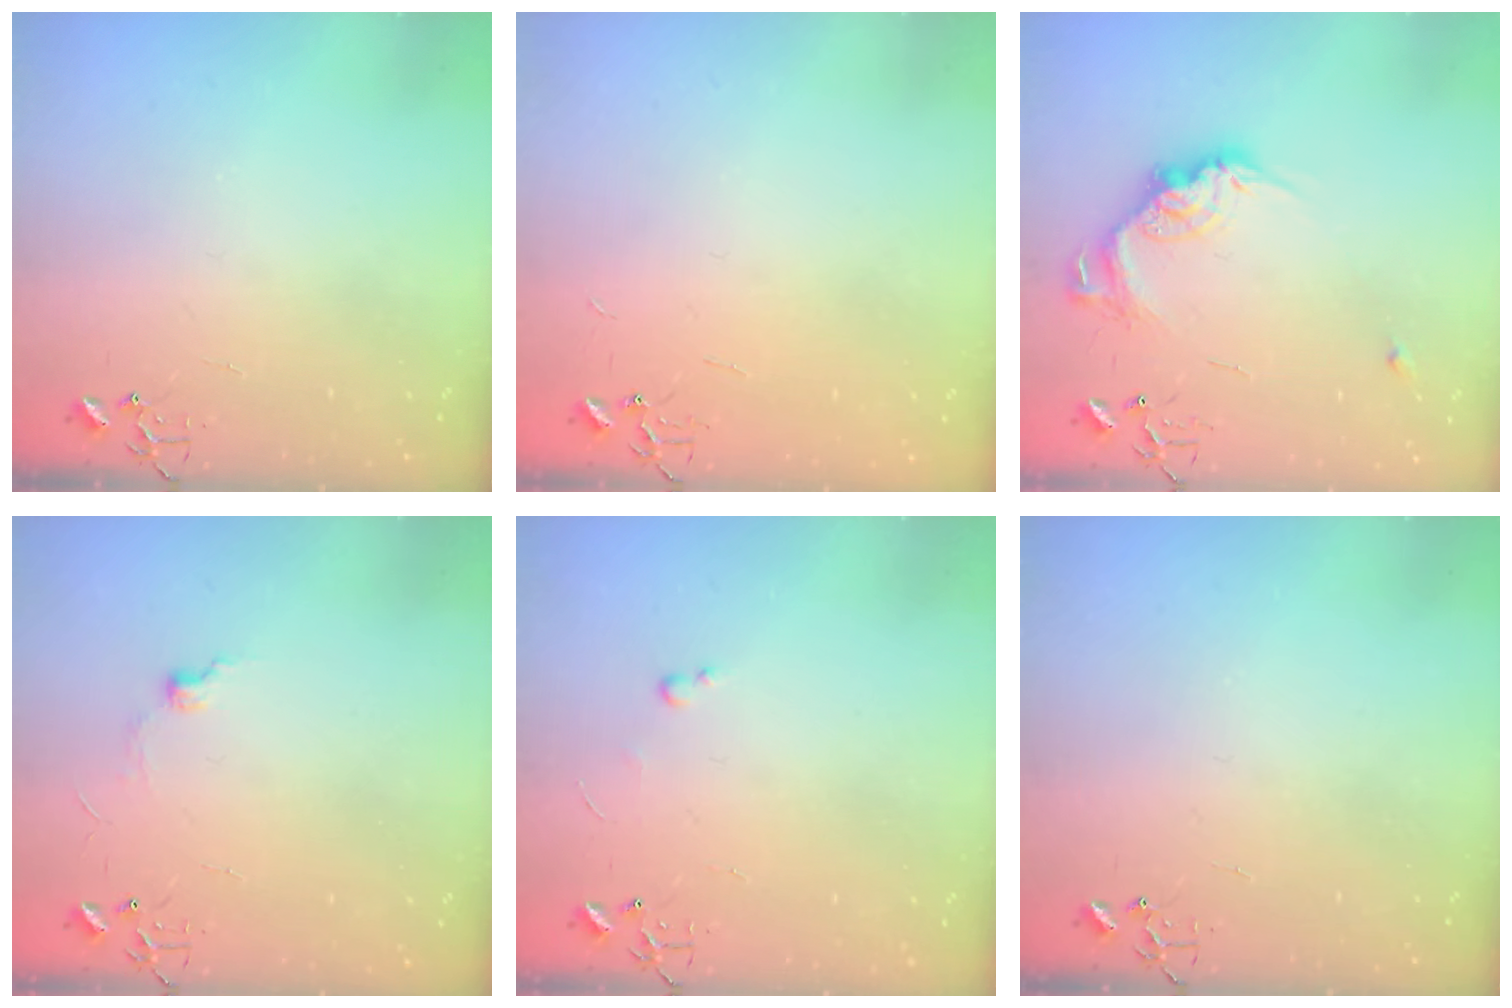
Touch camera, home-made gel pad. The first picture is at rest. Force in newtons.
{"total": 1.8, "press": 1.8, "slide": 0.2}
{"total": 15.4, "press": 15.4, "slide": 1.0}
{"total": 5.3, "press": 5.2, "slide": 0.7}
{"total": 2.4, "press": 2.3, "slide": 0.4}
{"total": 0.0}